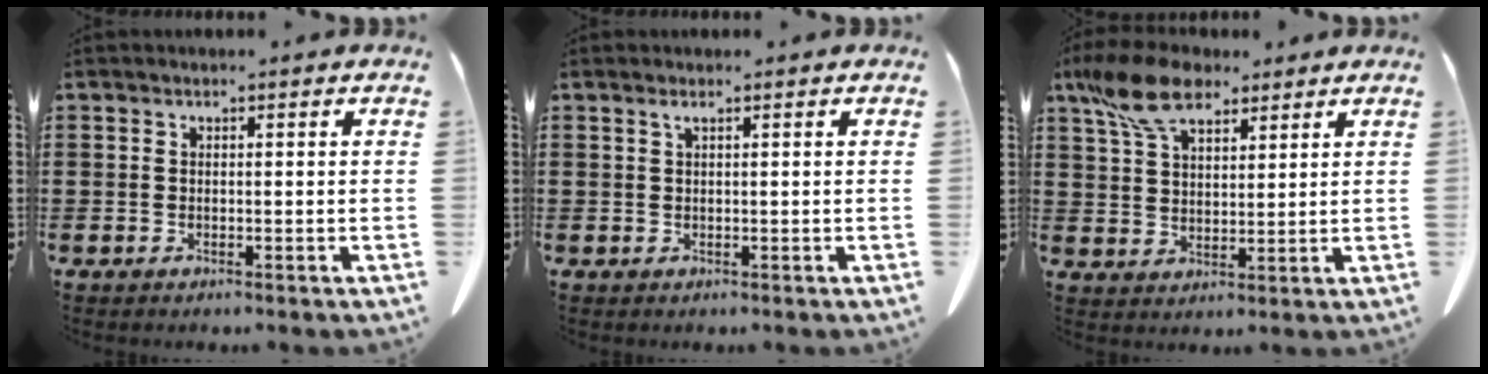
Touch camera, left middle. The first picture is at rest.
{"total": 0.8, "force": [0.4, 0.0, 0.7], "torque": [-0.015, -0.001, 0.009]}
{"total": 9.7, "force": [6.6, 4.4, 5.5], "torque": [-0.135, -0.006, 0.125]}